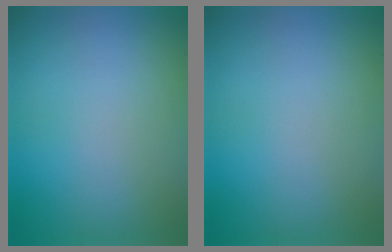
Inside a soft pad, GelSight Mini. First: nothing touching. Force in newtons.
{"total": 0.0}